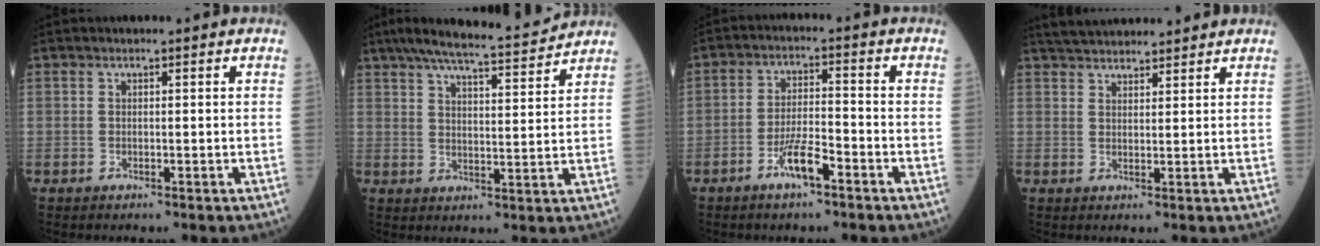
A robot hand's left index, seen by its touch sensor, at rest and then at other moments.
{"total": 12.7, "force": [11.5, 0.7, 5.5], "torque": [-0.094, 0.008, 0.167]}
{"total": 5.5, "force": [-3.4, 1.0, 4.2], "torque": [-0.086, -0.001, -0.064]}
{"total": 8.4, "force": [7.8, 1.5, 2.7], "torque": [-0.047, 0.035, 0.123]}